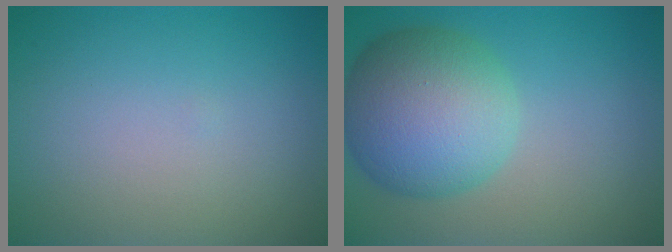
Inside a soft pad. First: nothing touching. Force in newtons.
{"total": 8.8, "press": 8.8, "slide": 0.3}